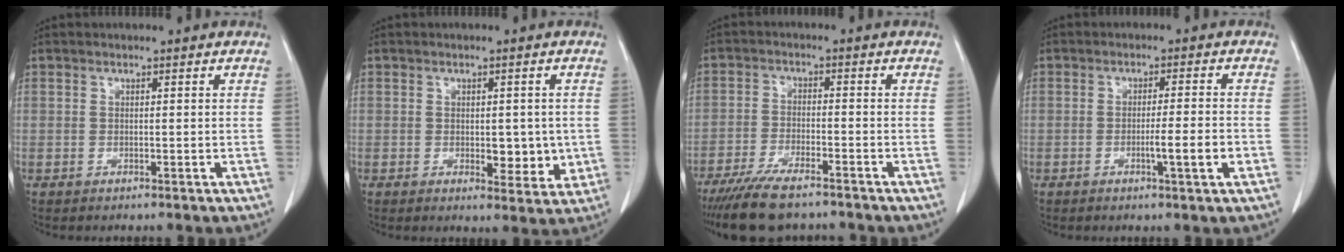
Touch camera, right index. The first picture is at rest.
{"total": 5.3, "force": [-0.5, 2.7, 4.6], "torque": [-0.050, -0.007, 0.001]}
{"total": 9.8, "force": [-8.0, 1.9, 5.3], "torque": [-0.091, -0.023, -0.134]}
{"total": 4.8, "force": [-1.6, -0.3, 4.6], "torque": [-0.068, -0.004, -0.023]}